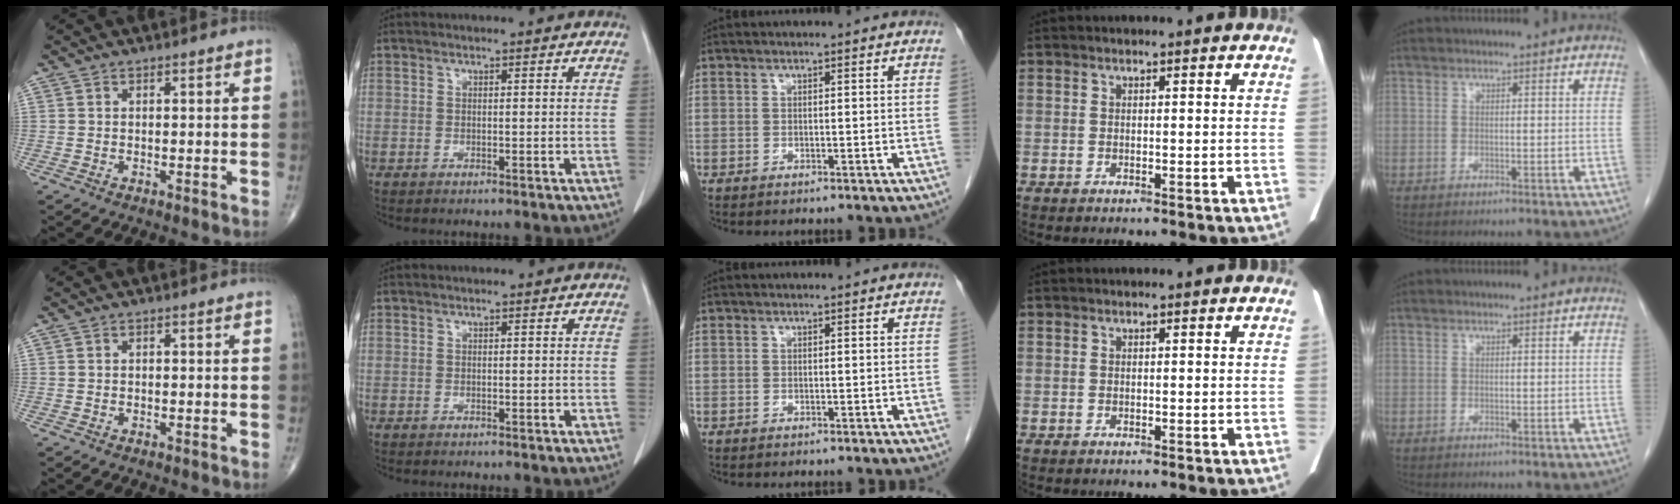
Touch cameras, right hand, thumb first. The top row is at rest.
{}